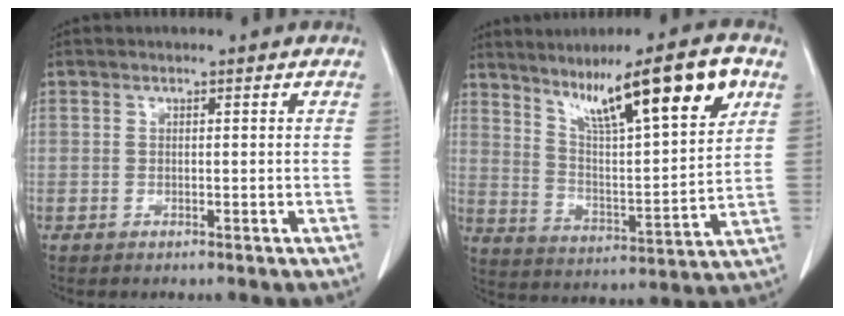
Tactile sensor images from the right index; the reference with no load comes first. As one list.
[{"total": 18.4, "force": [10.4, 2.5, 15.0], "torque": [-0.234, 0.011, 0.173]}]